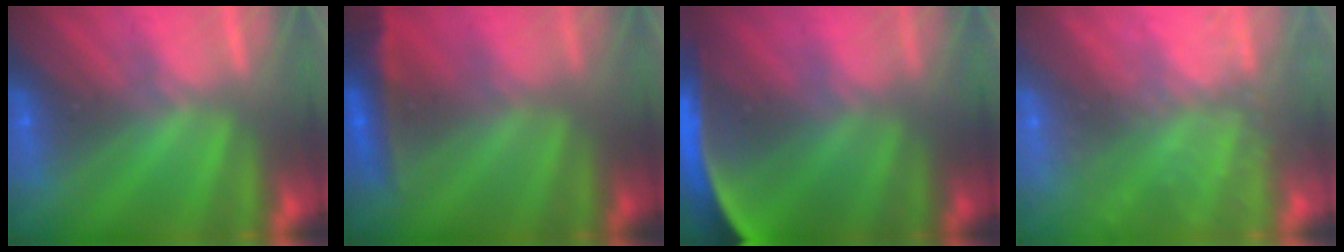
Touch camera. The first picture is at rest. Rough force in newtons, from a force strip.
{"total": 2.4}
{"total": 9.1}
{"total": 6.7}